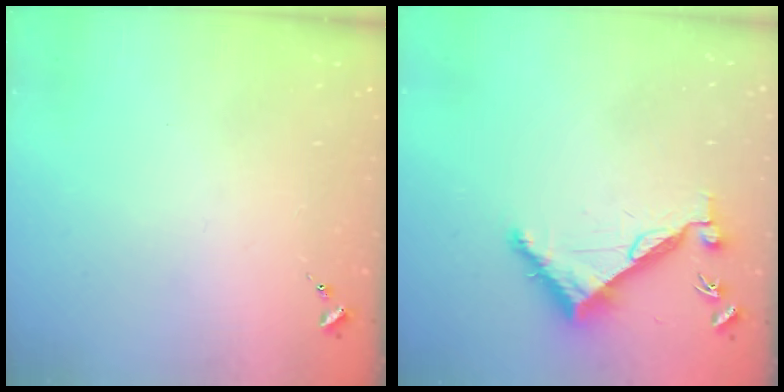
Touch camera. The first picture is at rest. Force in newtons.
{"total": 6.9, "press": 6.9, "slide": 0.3}